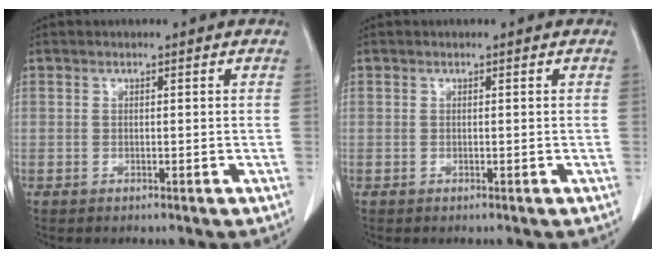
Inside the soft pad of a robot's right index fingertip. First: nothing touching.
{"total": 0.0}